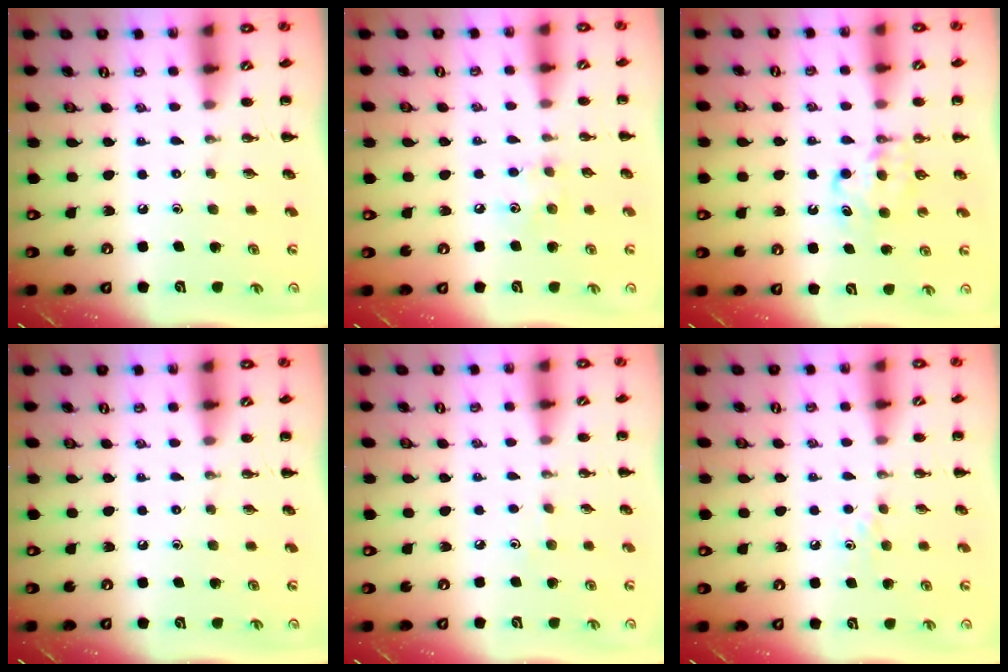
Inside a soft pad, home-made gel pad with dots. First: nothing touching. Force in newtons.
{"total": 6.2, "press": 6.1, "slide": 1.2}
{"total": 5.5, "press": 5.3, "slide": 1.4}
{"total": 0.0}
{"total": 2.6, "press": 2.5, "slide": 0.8}
{"total": 3.4, "press": 3.2, "slide": 1.3}